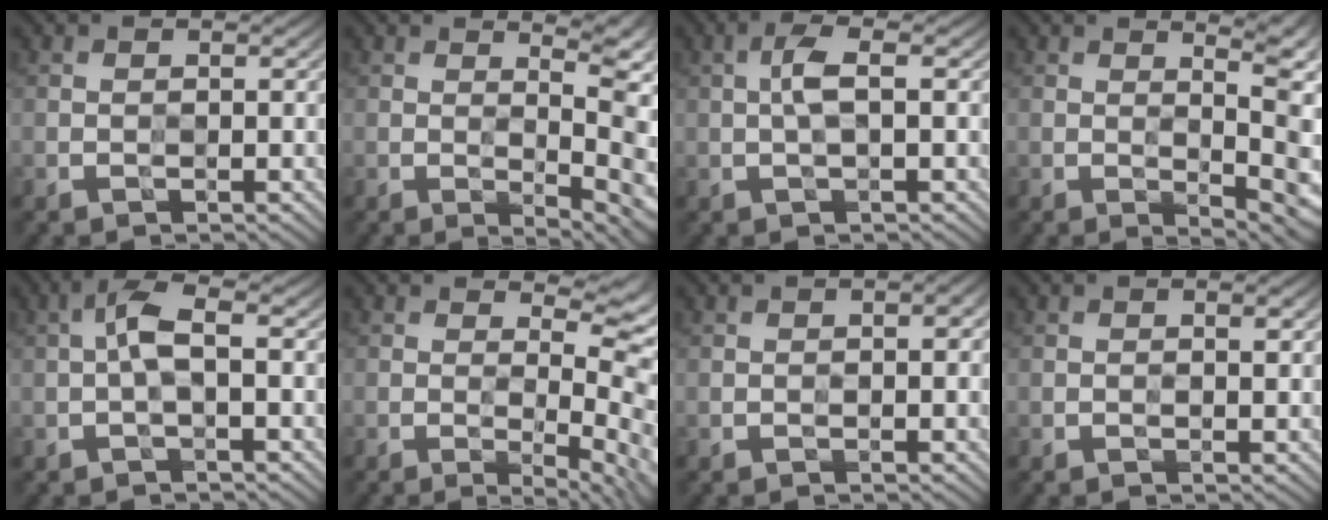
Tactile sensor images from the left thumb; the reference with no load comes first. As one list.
[{"total": 7.2, "force": [1.3, 1.4, 7.0], "torque": [-0.090, 0.009, 0.022]}, {"total": 2.7, "force": [0.4, 0.5, 2.6], "torque": [-0.058, 0.009, 0.001]}, {"total": 8.4, "force": [1.5, 1.9, 8.1], "torque": [-0.093, 0.010, 0.030]}, {"total": 3.4, "force": [0.0, 0.9, 3.3], "torque": [-0.071, 0.013, -0.007]}, {"total": 7.4, "force": [0.7, 1.5, 7.2], "torque": [-0.094, 0.003, 0.015]}, {"total": 1.9, "force": [0.2, 0.4, 1.9], "torque": [-0.028, 0.004, 0.004]}, {"total": 1.1, "force": [0.5, 0.0, 1.0], "torque": [-0.020, 0.001, 0.008]}]